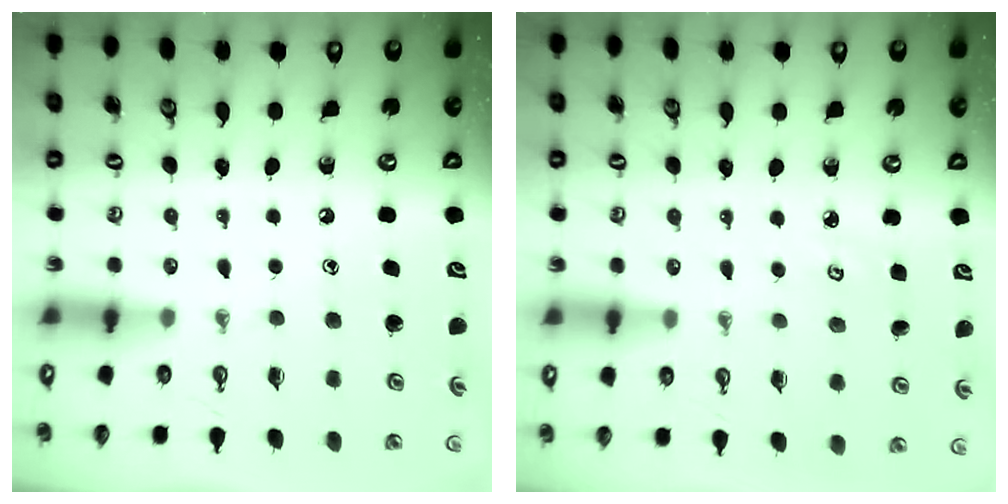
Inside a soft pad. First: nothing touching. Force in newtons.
{"total": 3.2, "press": 3.2, "slide": 0.4}